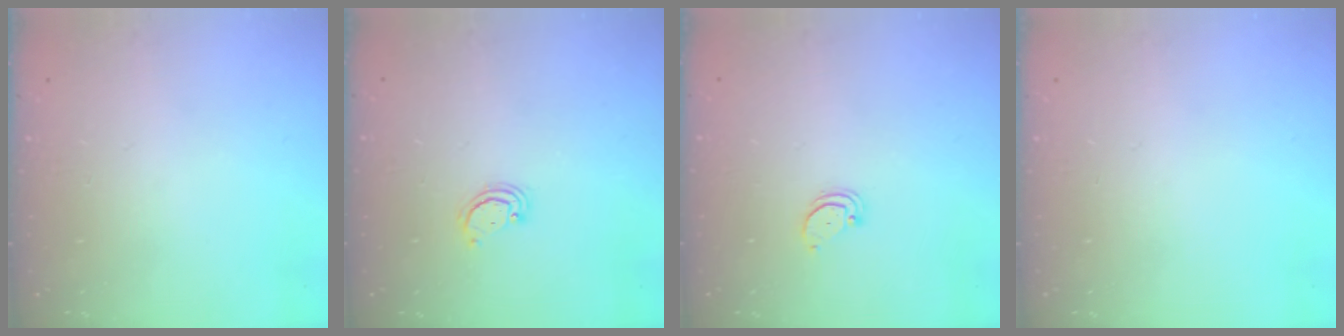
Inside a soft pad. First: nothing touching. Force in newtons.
{"total": 2.6, "press": 2.6, "slide": 0.3}
{"total": 1.4, "press": 1.3, "slide": 0.1}
{"total": 0.0}